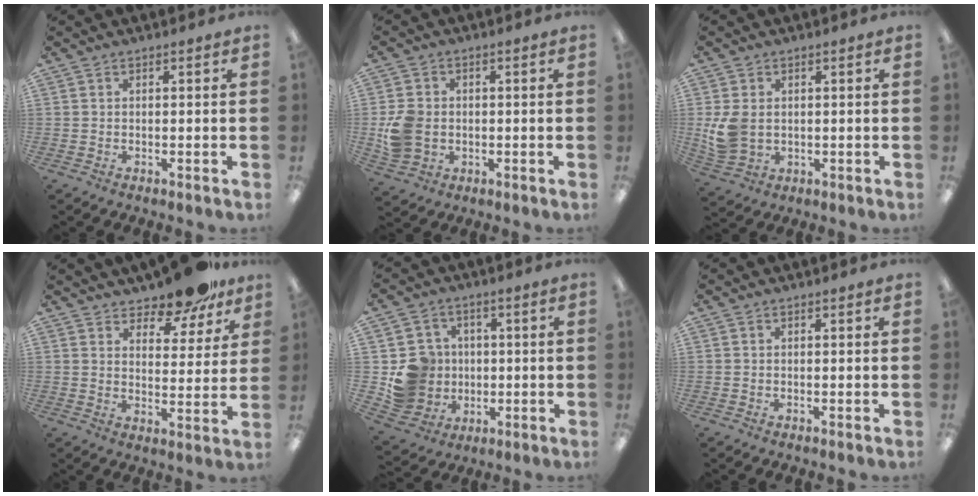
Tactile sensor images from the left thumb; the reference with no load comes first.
{"total": 8.4, "force": [-0.7, 7.1, 4.4], "torque": [-0.090, 0.017, -0.006]}
{"total": 7.1, "force": [0.6, 5.6, 4.4], "torque": [-0.091, 0.006, 0.014]}
{"total": 10.6, "force": [9.7, 2.9, 3.2], "torque": [-0.042, -0.075, 0.177]}
{"total": 10.5, "force": [-0.3, 10.2, 2.3], "torque": [-0.056, 0.013, 0.011]}
{"total": 0.0}